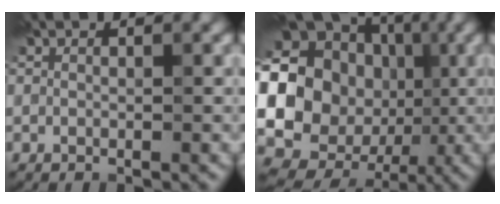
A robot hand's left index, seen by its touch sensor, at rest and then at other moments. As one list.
[{"total": 19.4, "force": [-0.1, 17.6, 8.2], "torque": [-0.172, 0.021, -0.039]}]